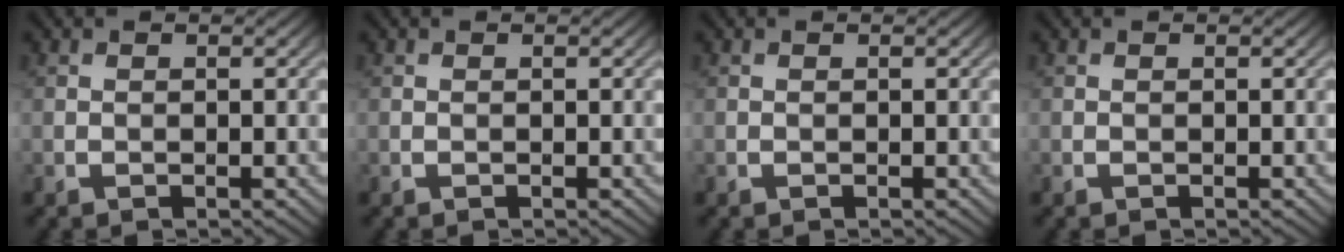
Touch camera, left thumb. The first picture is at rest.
{"total": 0.0}
{"total": 0.0}
{"total": 0.0}